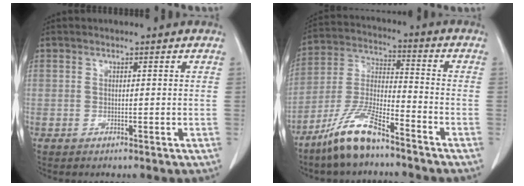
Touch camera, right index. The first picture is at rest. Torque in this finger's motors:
{"motor_torque": [0.80, -0.66, 0.40, 0.15]}